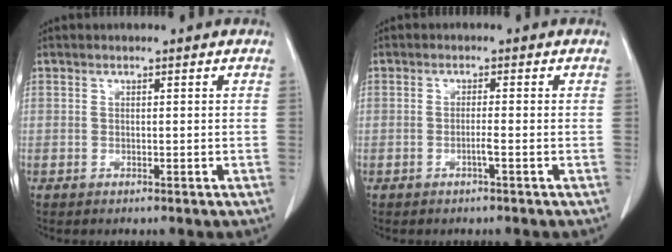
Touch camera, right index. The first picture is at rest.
{"total": 1.4, "force": [-0.6, -0.3, 1.2], "torque": [-0.022, 0.000, -0.012]}